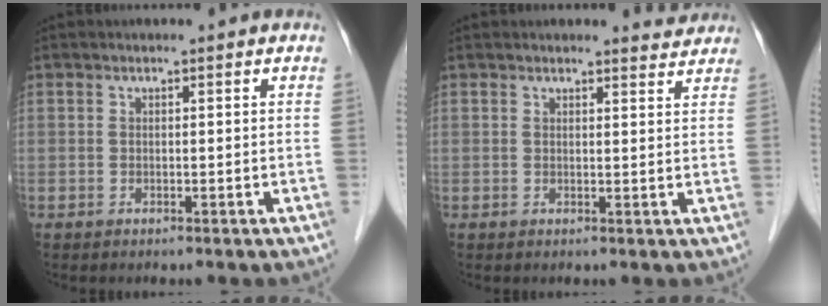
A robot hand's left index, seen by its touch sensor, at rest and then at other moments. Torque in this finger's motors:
{"motor_torque": [1.04, -1.06, 0.21, 0.05]}